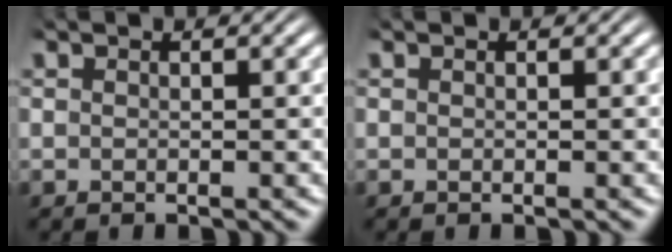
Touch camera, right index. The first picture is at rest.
{"total": 0.0}